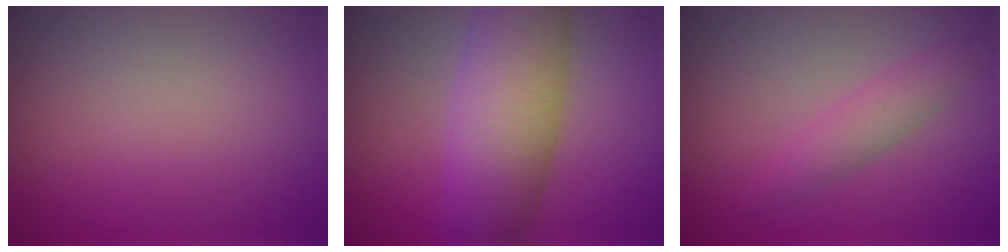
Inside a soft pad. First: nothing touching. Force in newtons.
{"total": 8.7, "press": 8.7, "slide": 0.1}
{"total": 2.0, "press": 2.0, "slide": 0.0}